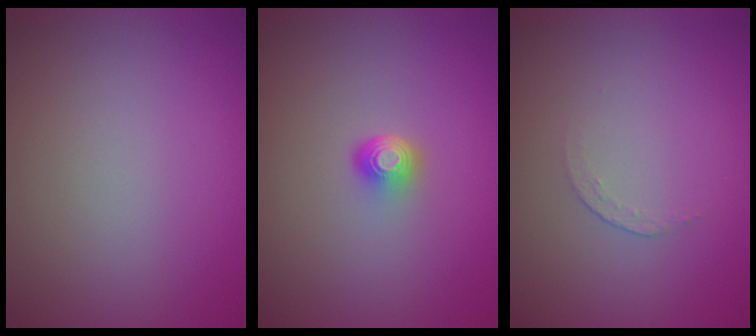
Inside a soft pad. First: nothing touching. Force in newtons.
{"total": 1.9, "press": 1.3, "slide": 1.4}
{"total": 0.7, "press": 0.4, "slide": 0.6}